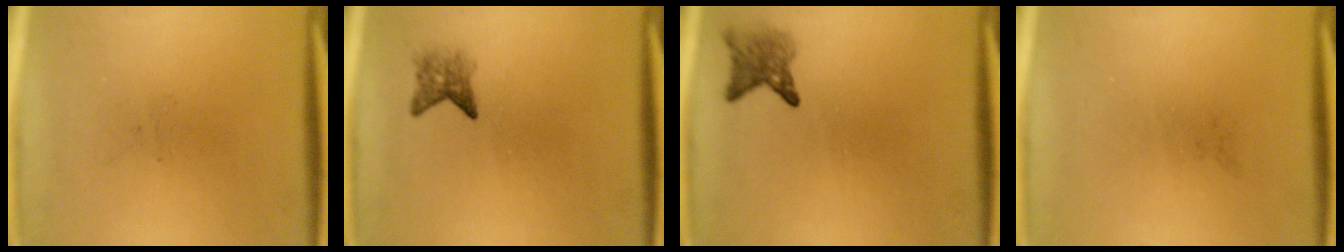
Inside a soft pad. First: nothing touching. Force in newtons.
{"total": 2.2}
{"total": 2.7}
{"total": 0.0}